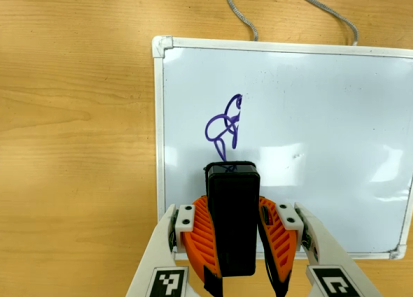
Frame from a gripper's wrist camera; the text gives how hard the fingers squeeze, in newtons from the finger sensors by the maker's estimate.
{"total": 9.9, "left": 8.2, "right": 11.5}